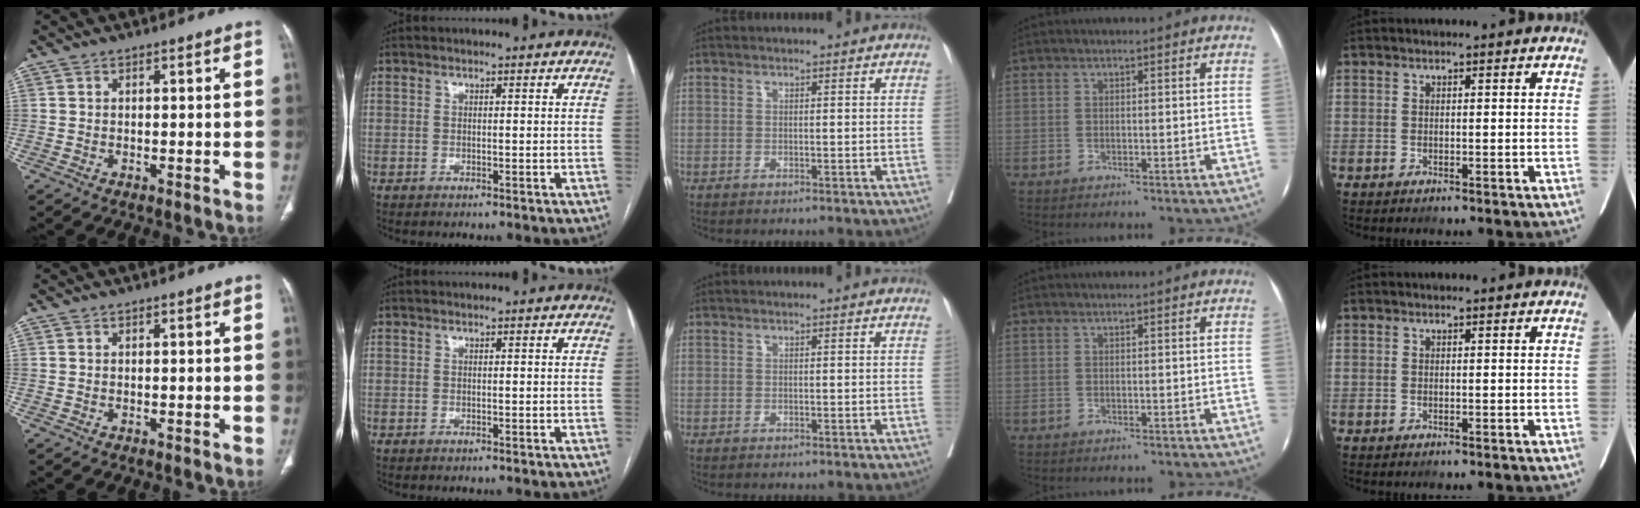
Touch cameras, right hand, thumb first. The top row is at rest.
{}